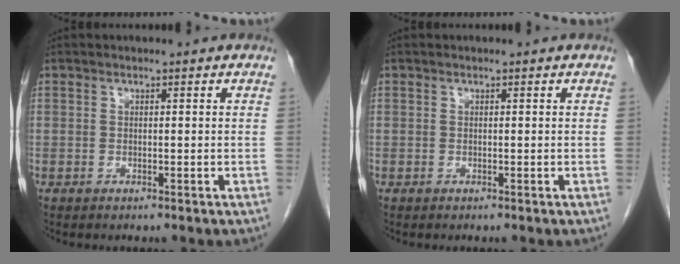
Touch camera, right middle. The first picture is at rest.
{"total": 0.0}